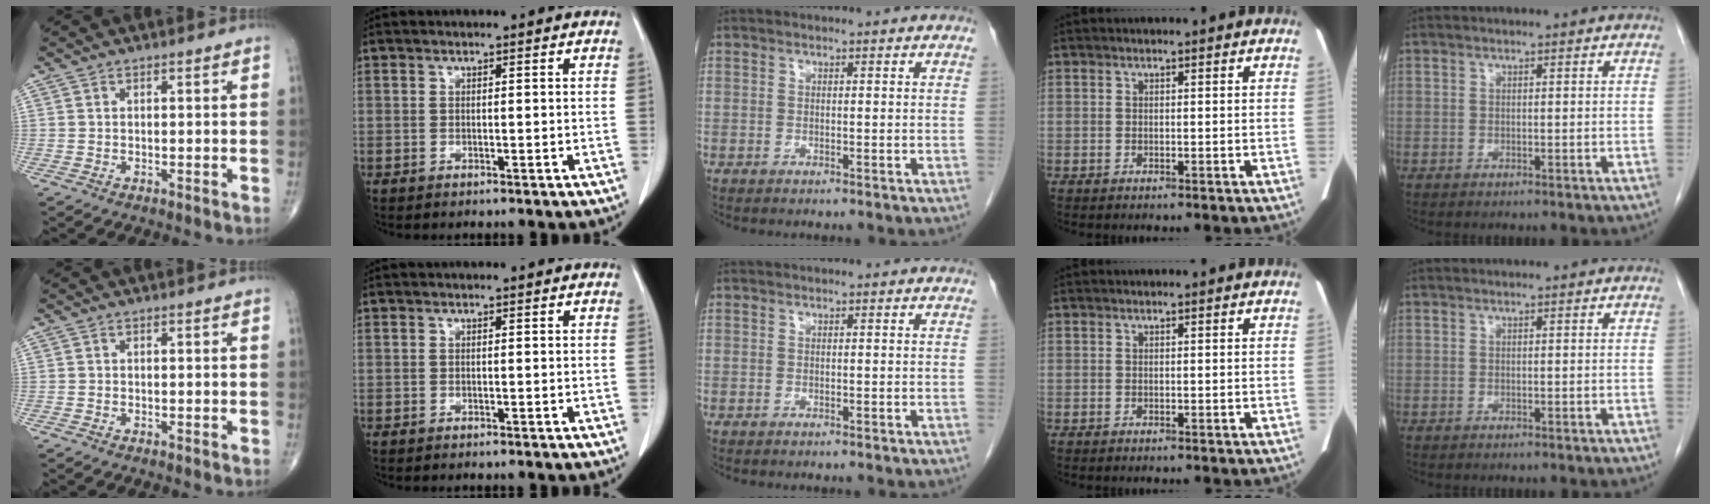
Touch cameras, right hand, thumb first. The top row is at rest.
{}